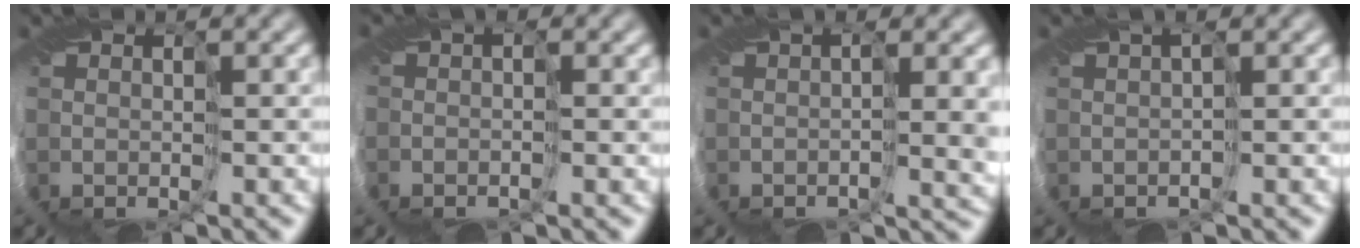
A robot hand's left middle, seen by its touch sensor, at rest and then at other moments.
{"total": 1.7, "force": [-0.7, 1.0, 1.1], "torque": [-0.023, 0.003, -0.006]}
{"total": 5.2, "force": [1.2, 2.1, 4.6], "torque": [-0.069, 0.007, 0.026]}
{"total": 0.6, "force": [0.2, -0.4, 0.4], "torque": [-0.007, 0.008, 0.002]}